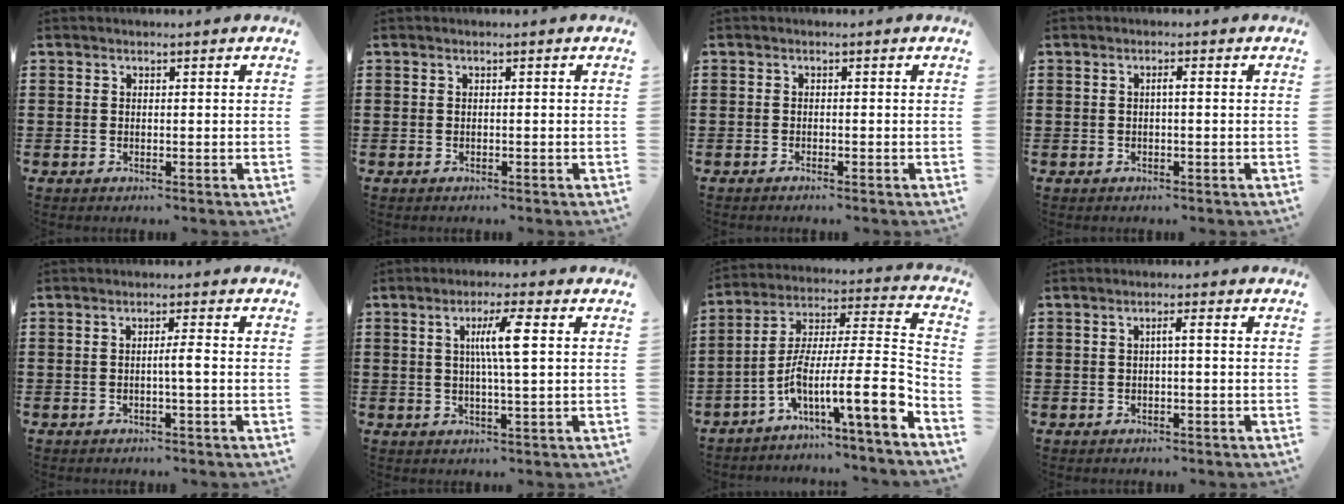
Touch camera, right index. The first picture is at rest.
{"total": 0.0}
{"total": 0.7, "force": [-0.7, 0.0, 0.1], "torque": [-0.005, -0.002, -0.014]}
{"total": 1.0, "force": [-0.2, 0.0, 1.0], "torque": [-0.019, -0.001, -0.005]}
{"total": 2.2, "force": [-0.4, -0.2, 2.2], "torque": [-0.040, -0.003, -0.010]}
{"total": 6.2, "force": [1.2, 0.4, 6.1], "torque": [-0.118, 0.002, 0.014]}
{"total": 12.1, "force": [-5.0, 1.5, 10.9], "torque": [-0.212, -0.044, -0.107]}
{"total": 1.7, "force": [-0.3, 0.0, 1.7], "torque": [-0.030, 0.001, -0.007]}